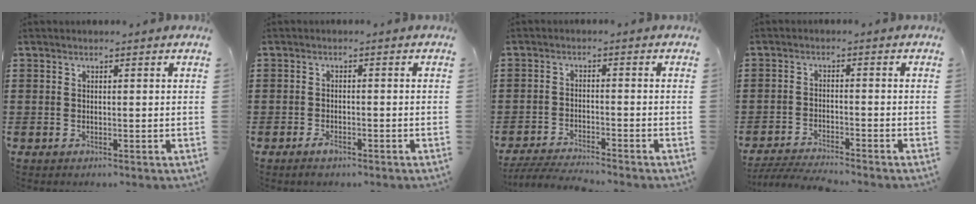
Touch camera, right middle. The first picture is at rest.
{"total": 1.7, "force": [-1.1, 0.8, 1.1], "torque": [-0.028, -0.003, -0.022]}
{"total": 3.9, "force": [-3.7, 0.0, 1.2], "torque": [-0.026, -0.006, -0.076]}
{"total": 3.7, "force": [-3.6, 0.0, 0.9], "torque": [-0.023, -0.005, -0.075]}